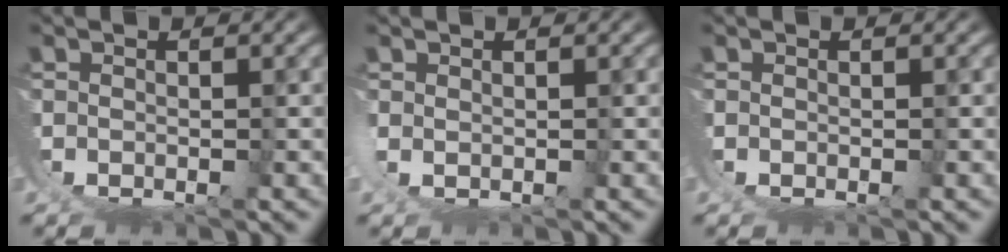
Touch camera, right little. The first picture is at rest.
{"total": 1.0, "force": [0.7, -0.2, 0.7], "torque": [-0.029, -0.013, 0.021]}
{"total": 0.0}